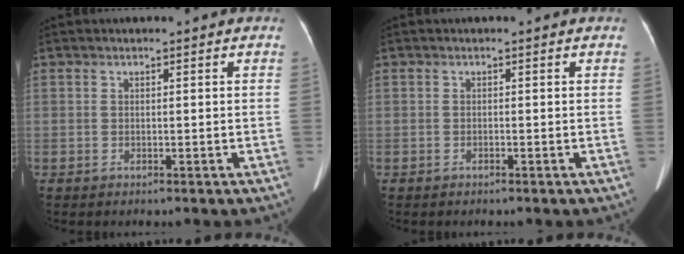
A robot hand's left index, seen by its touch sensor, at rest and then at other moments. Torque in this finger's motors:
{"motor_torque": [-0.17, -0.06, -0.01, -0.01]}